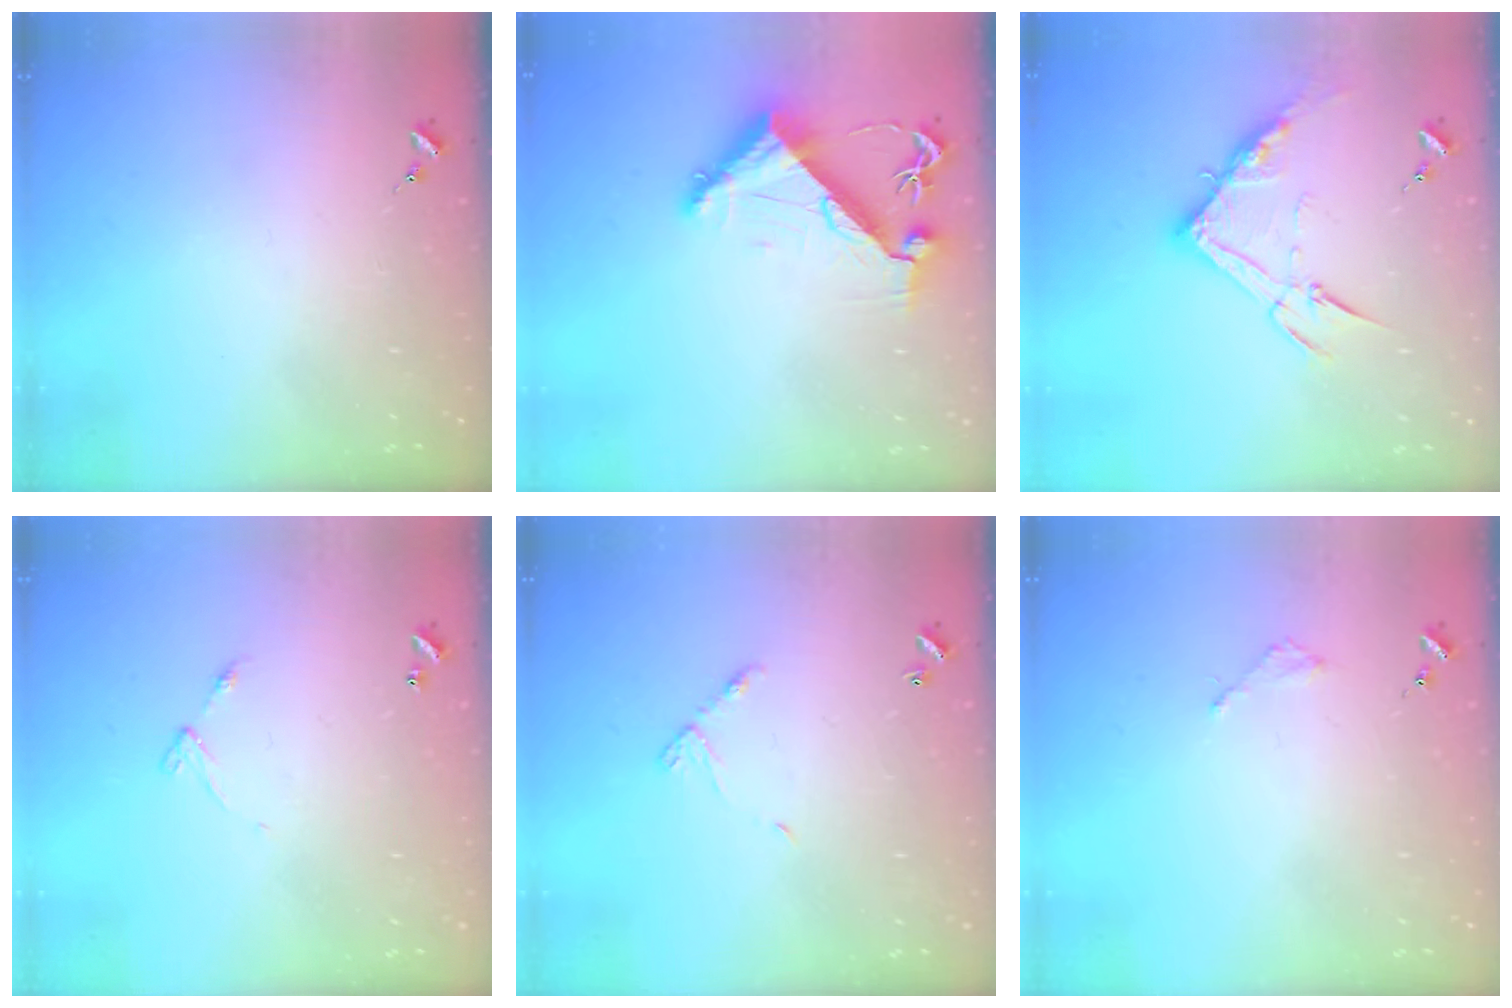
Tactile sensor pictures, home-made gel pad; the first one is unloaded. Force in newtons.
{"total": 7.9, "press": 7.8, "slide": 1.0}
{"total": 13.9, "press": 13.8, "slide": 0.9}
{"total": 5.9, "press": 5.9, "slide": 0.6}
{"total": 6.2, "press": 6.2, "slide": 0.4}
{"total": 2.0, "press": 2.0, "slide": 0.3}